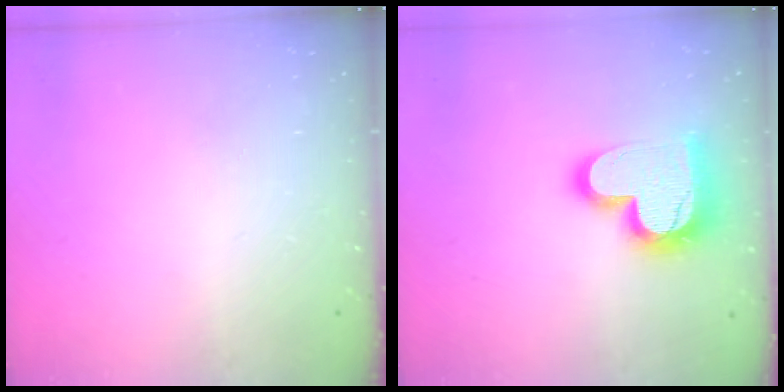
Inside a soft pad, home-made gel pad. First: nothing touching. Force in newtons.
{"total": 19.4, "press": 19.3, "slide": 1.5}